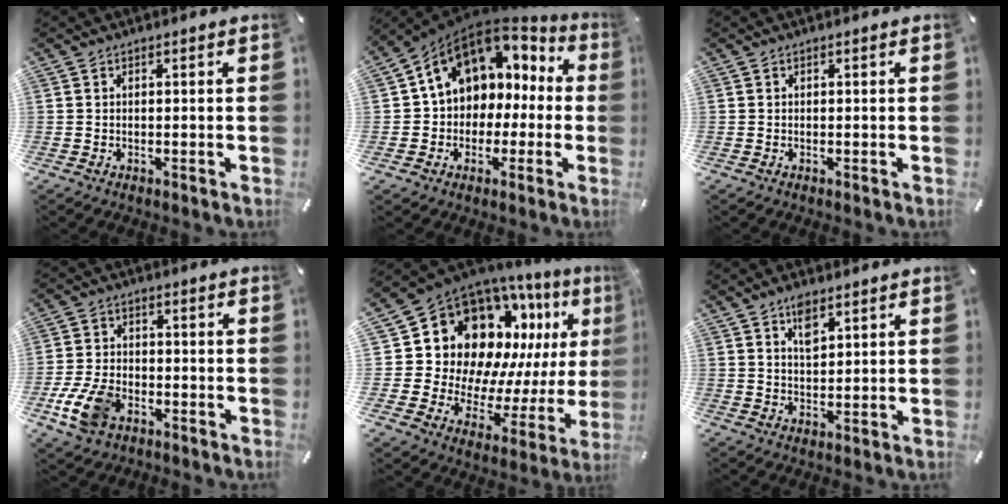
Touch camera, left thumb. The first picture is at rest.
{"total": 11.6, "force": [4.5, 9.8, 4.3], "torque": [-0.081, -0.029, 0.087]}
{"total": 0.0}
{"total": 9.3, "force": [-4.2, 5.9, 5.7], "torque": [-0.130, 0.011, -0.076]}
{"total": 18.1, "force": [9.5, 12.8, 8.5], "torque": [-0.139, -0.104, 0.190]}
{"total": 4.6, "force": [2.8, 2.4, 2.8], "torque": [-0.038, -0.011, 0.045]}